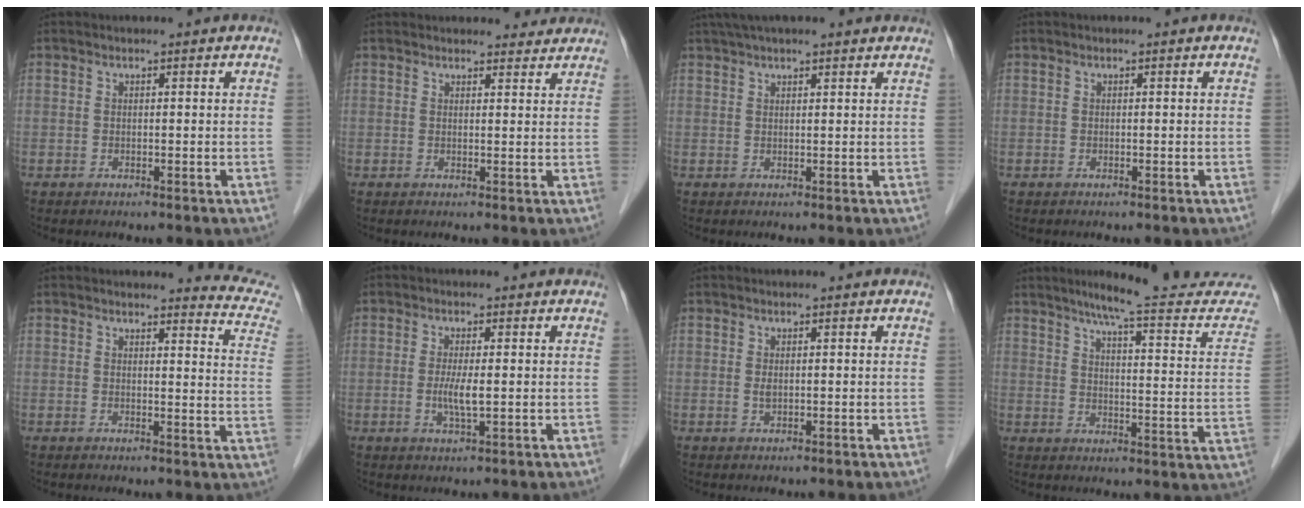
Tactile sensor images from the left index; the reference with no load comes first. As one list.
[{"total": 4.8, "force": [4.6, 1.3, 0.5], "torque": [0.001, 0.013, 0.051]}, {"total": 8.5, "force": [7.1, 1.2, 4.6], "torque": [-0.076, 0.045, 0.102]}, {"total": 0.0}, {"total": 8.9, "force": [8.9, -0.3, 0.2], "torque": [0.005, -0.092, 0.069]}, {"total": 3.4, "force": [-0.4, 0.5, 3.4], "torque": [-0.072, -0.006, -0.006]}, {"total": 0.6, "force": [0.0, 0.2, 0.6], "torque": [-0.015, -0.002, 0.002]}, {"total": 18.9, "force": [17.2, 0.3, 7.8], "torque": [-0.100, -0.063, 0.206]}]